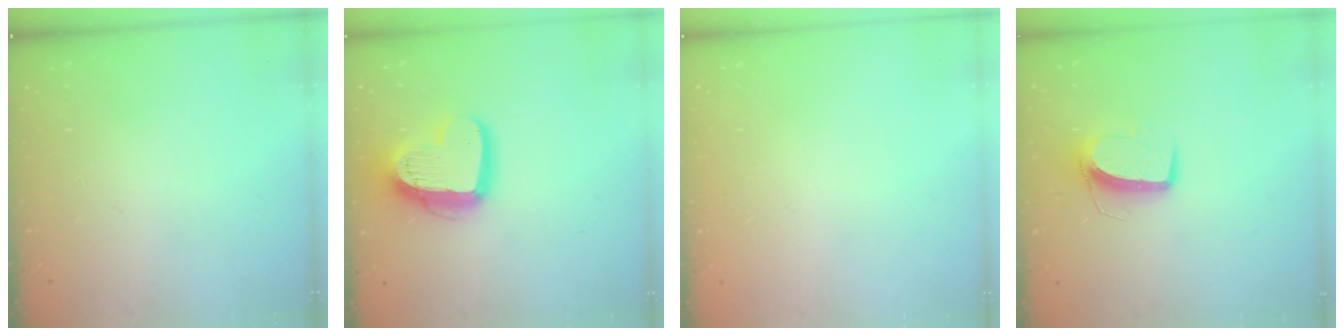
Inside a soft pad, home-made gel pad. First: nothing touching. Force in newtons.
{"total": 15.5, "press": 15.4, "slide": 1.4}
{"total": 0.0}
{"total": 9.9, "press": 9.9, "slide": 0.4}